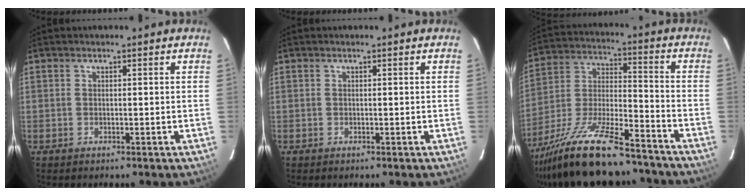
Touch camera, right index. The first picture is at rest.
{"total": 0.0}
{"total": 23.0, "force": [-18.2, 5.2, 12.9], "torque": [-0.255, -0.030, -0.297]}